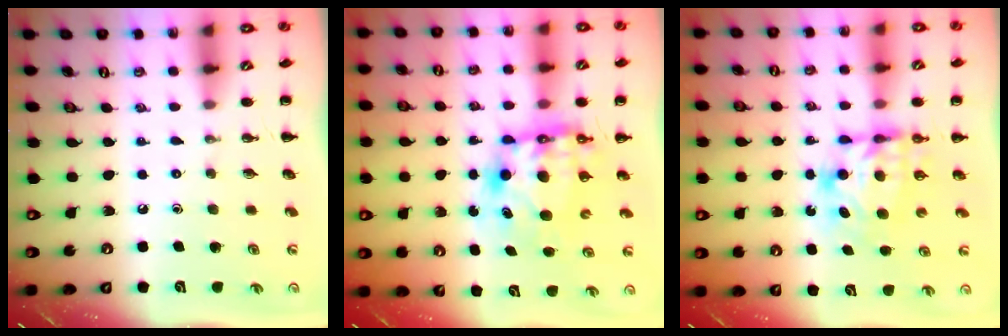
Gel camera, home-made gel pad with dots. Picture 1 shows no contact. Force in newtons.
{"total": 9.3, "press": 9.1, "slide": 2.2}
{"total": 6.6, "press": 6.5, "slide": 0.9}